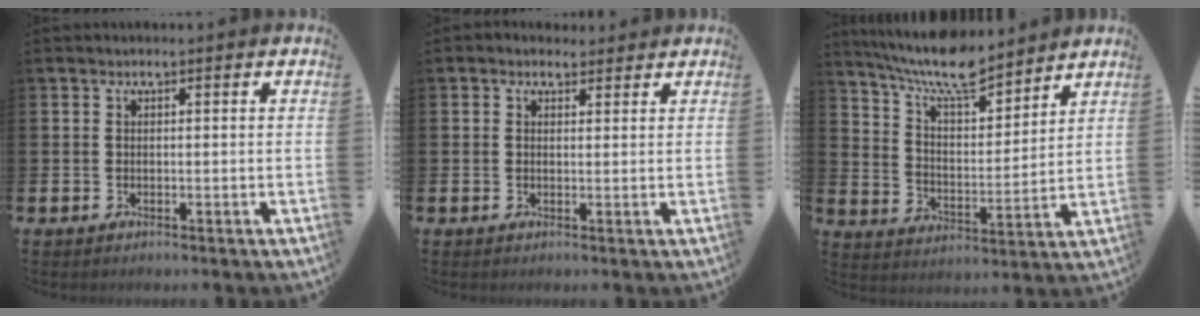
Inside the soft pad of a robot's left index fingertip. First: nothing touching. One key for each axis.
{"total": 1.6, "fx": 1.3, "fy": 0.9, "fz": 0.2, "tx": 0.002, "ty": 0.001, "tz": 0.021}
{"total": 9.1, "fx": 8.2, "fy": 2.0, "fz": 3.2, "tx": -0.093, "ty": -0.051, "tz": 0.147}